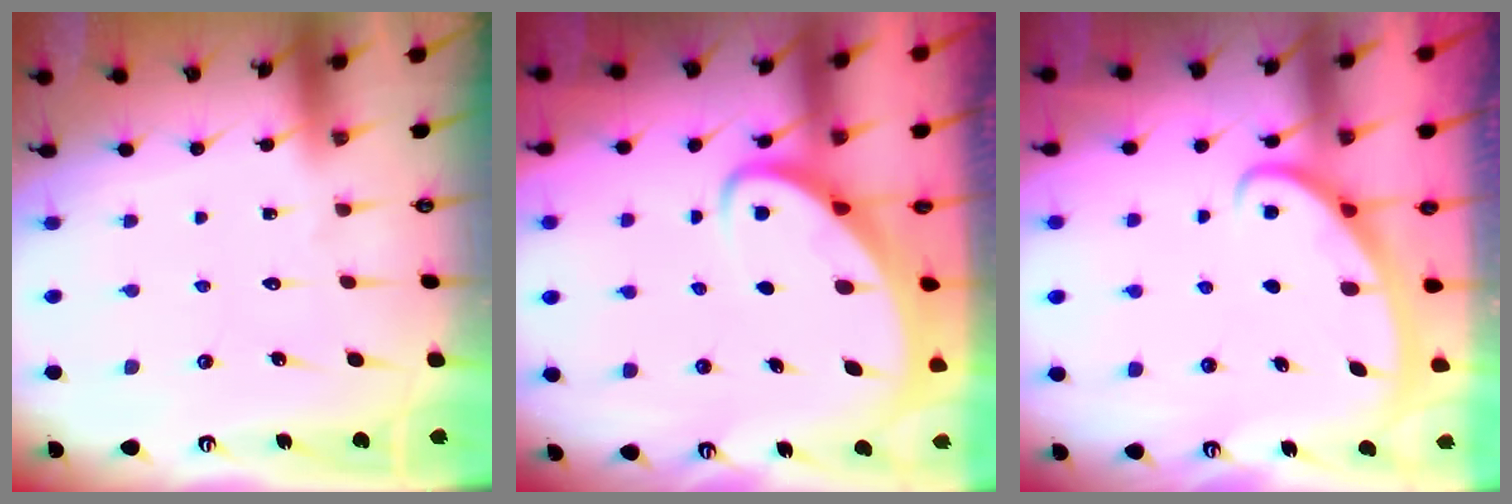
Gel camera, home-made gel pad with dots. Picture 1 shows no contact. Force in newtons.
{"total": 3.3, "press": 3.3, "slide": 0.4}
{"total": 2.8, "press": 2.8, "slide": 0.3}